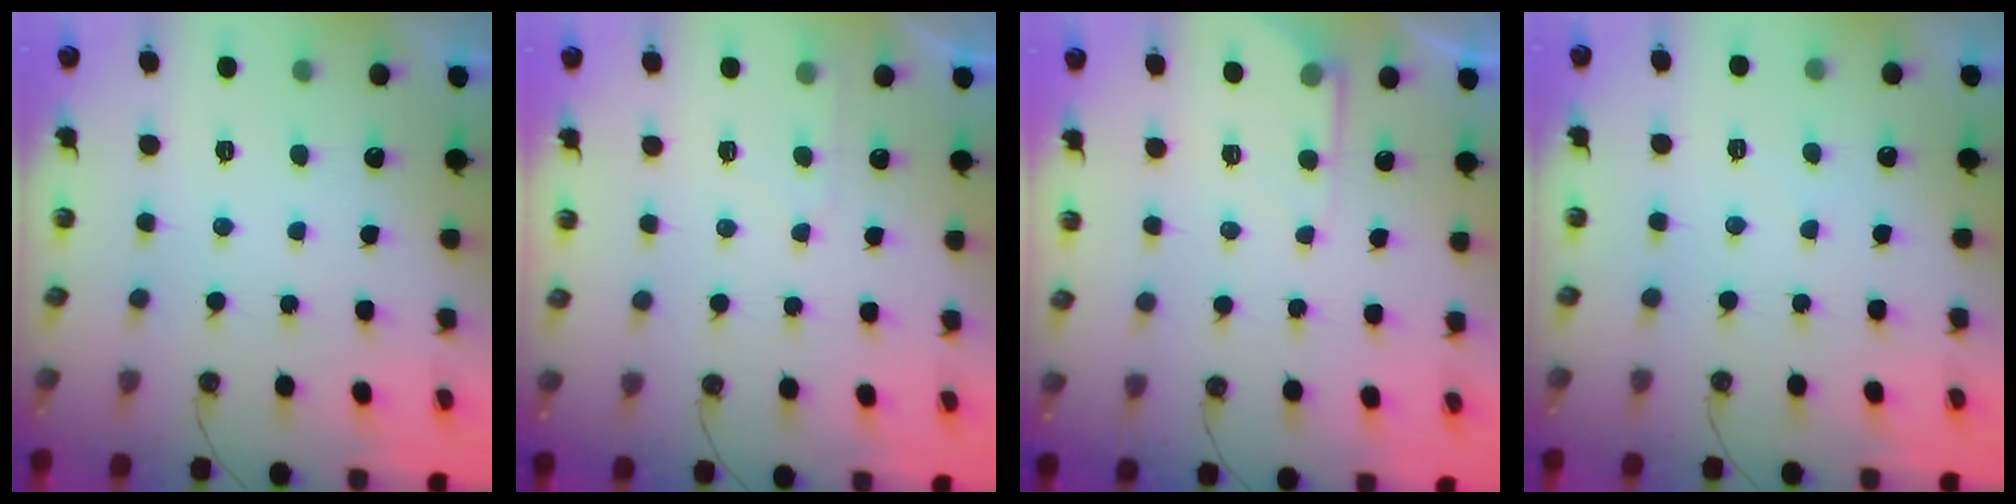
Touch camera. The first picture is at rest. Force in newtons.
{"total": 3.8, "press": 3.8, "slide": 0.4}
{"total": 4.5, "press": 4.4, "slide": 0.6}
{"total": 1.8, "press": 1.8, "slide": 0.4}